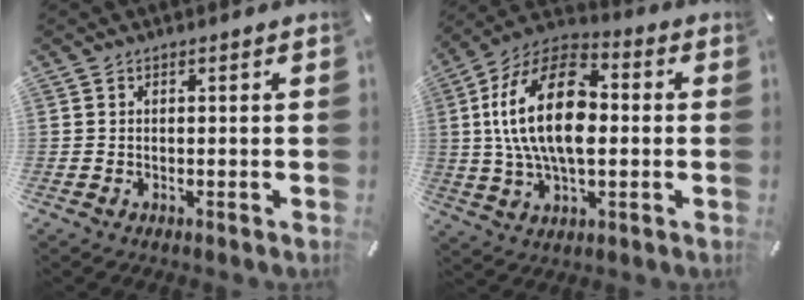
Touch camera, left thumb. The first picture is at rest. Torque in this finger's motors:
{"motor_torque": [0.56, 0.89, 2.62, -0.15, 0.32]}